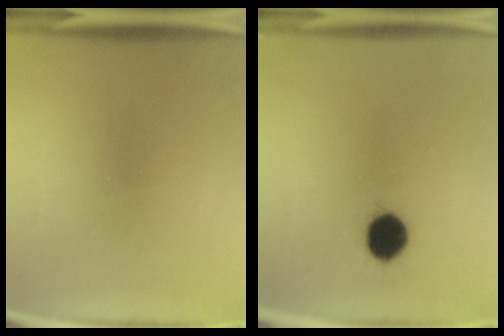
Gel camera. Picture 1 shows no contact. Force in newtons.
{"total": 7.2}